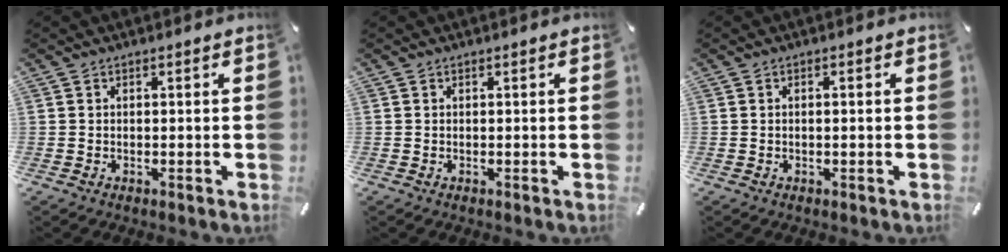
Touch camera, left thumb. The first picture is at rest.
{"total": 0.0}
{"total": 0.8, "force": [-0.2, 0.2, 0.7], "torque": [-0.012, -0.001, -0.003]}